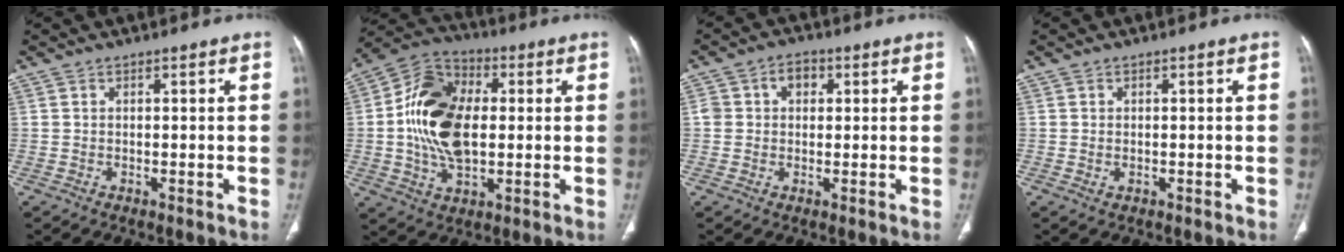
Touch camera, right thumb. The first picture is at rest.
{"total": 16.9, "force": [0.7, 10.4, 13.2], "torque": [-0.238, 0.017, 0.007]}
{"total": 5.0, "force": [1.2, 4.0, 2.7], "torque": [-0.022, 0.012, 0.020]}
{"total": 1.0, "force": [-0.2, 0.7, 0.7], "torque": [-0.016, 0.004, 0.002]}